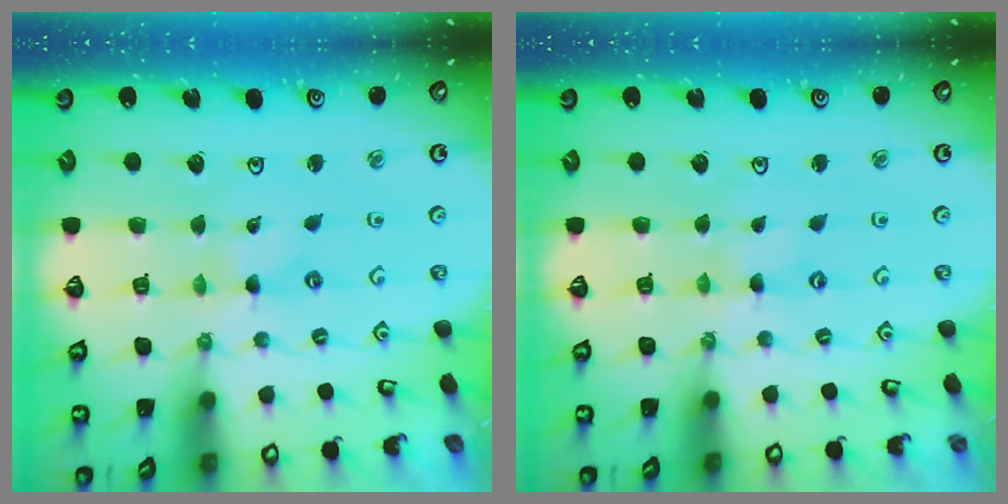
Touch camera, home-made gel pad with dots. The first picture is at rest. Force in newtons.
{"total": 0.0}